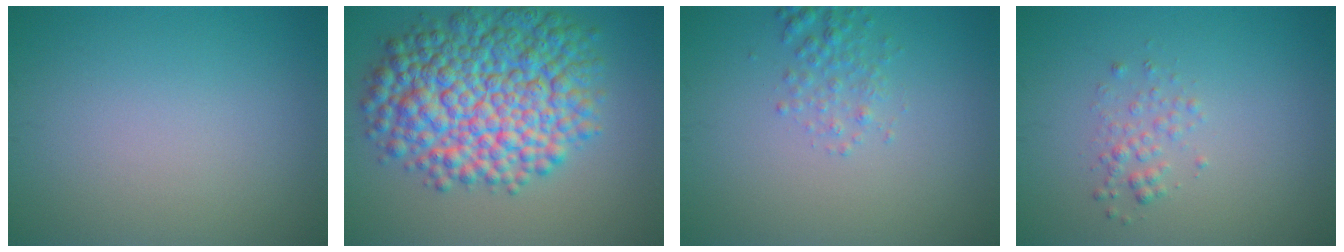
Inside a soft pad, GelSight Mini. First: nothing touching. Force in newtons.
{"total": 11.6, "press": 11.6, "slide": 0.1}
{"total": 1.7, "press": 1.7, "slide": 0.1}
{"total": 1.4, "press": 1.4, "slide": 0.1}